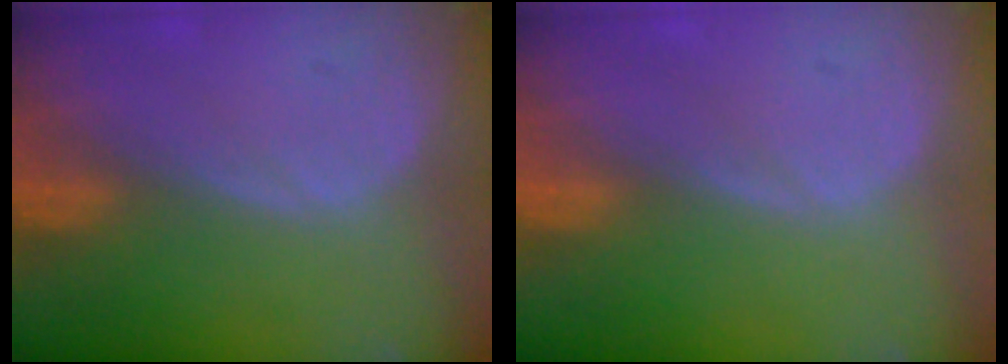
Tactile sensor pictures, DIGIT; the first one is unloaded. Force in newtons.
{"total": 0.0}